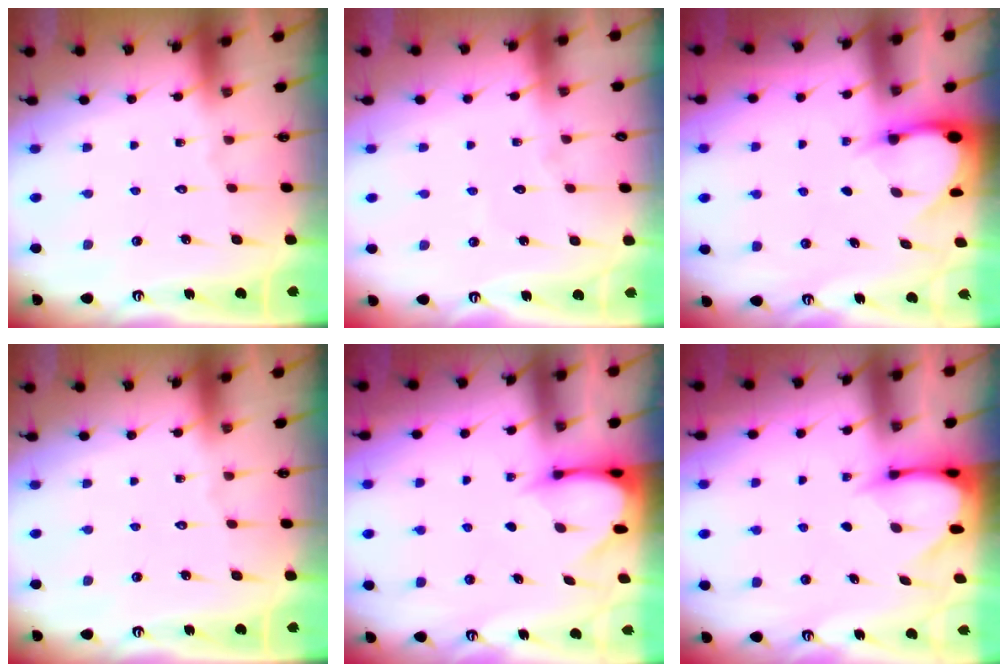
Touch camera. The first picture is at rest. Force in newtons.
{"total": 4.0, "press": 4.0, "slide": 0.3}
{"total": 3.1, "press": 3.1, "slide": 0.1}
{"total": 0.0}
{"total": 3.3, "press": 3.3, "slide": 0.3}
{"total": 3.5, "press": 3.5, "slide": 0.3}